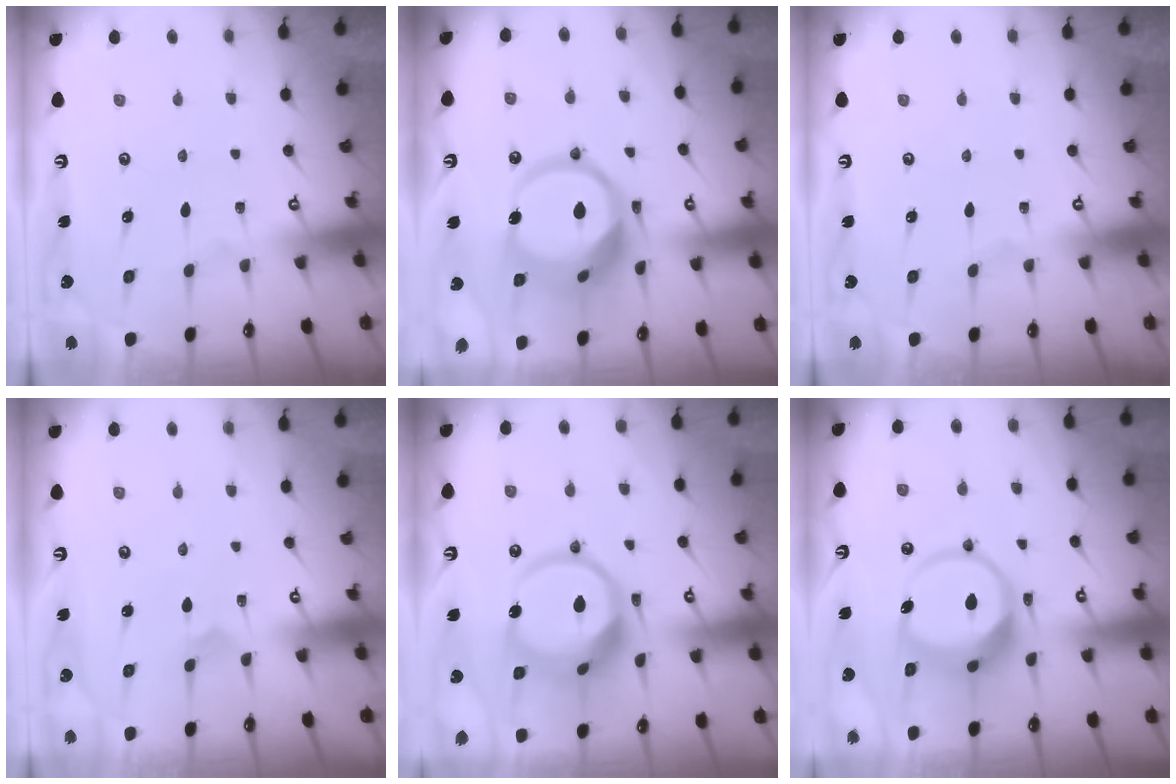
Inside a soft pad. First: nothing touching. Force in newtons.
{"total": 17.3, "press": 17.1, "slide": 2.3}
{"total": 0.0}
{"total": 2.3, "press": 2.3, "slide": 0.2}
{"total": 15.7, "press": 15.6, "slide": 1.6}
{"total": 13.0, "press": 12.9, "slide": 1.5}